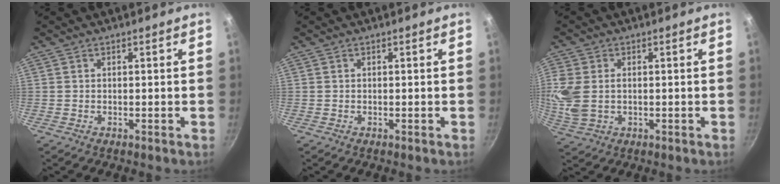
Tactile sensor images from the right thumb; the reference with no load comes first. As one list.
[{"total": 0.0}, {"total": 8.0, "force": [0.2, 5.6, 5.7], "torque": [-0.131, -0.002, 0.006]}]